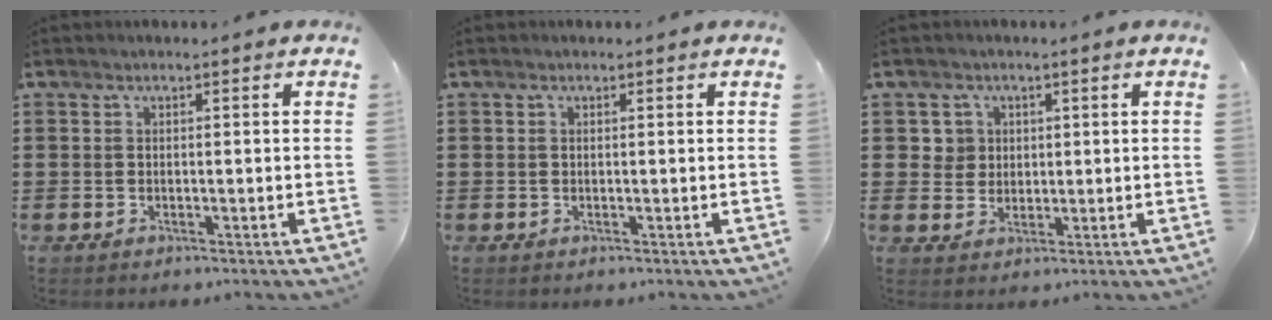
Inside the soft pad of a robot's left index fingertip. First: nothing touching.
{"total": 0.0}
{"total": 3.6, "force": [1.2, 3.4, 0.6], "torque": [-0.030, 0.012, 0.020]}